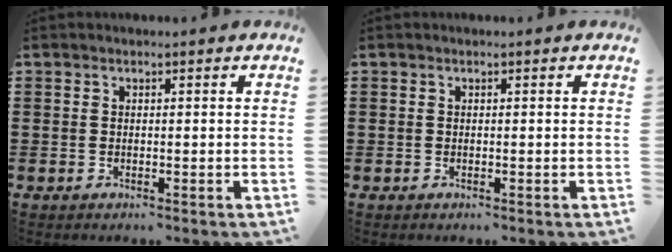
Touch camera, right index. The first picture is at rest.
{"total": 0.0}